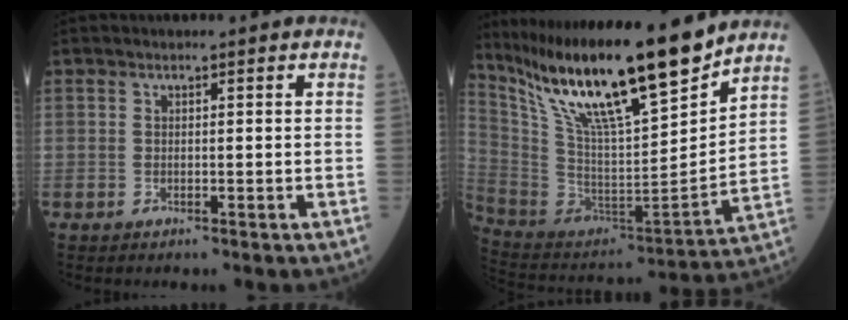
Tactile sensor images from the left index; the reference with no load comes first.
{"total": 22.4, "force": [17.3, 1.9, 14.1], "torque": [-0.247, -0.007, 0.315]}